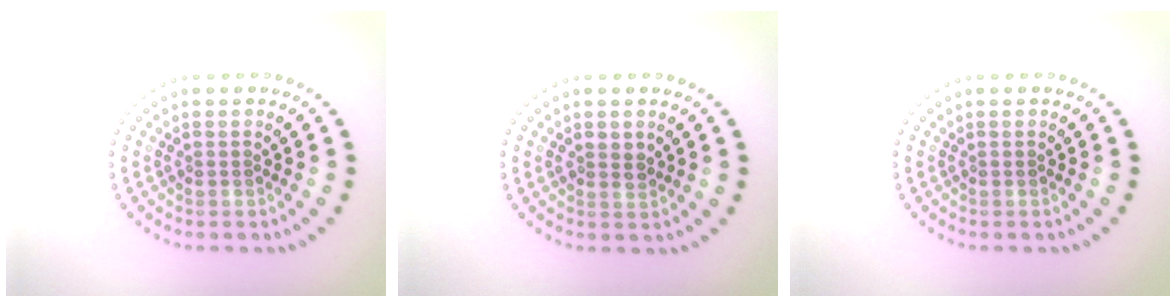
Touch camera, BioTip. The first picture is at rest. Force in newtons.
{"total": 1.4, "press": 1.3, "slide": 0.5}
{"total": 0.0}